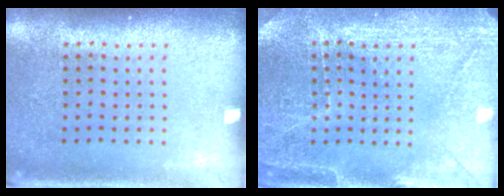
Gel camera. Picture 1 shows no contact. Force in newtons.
{"total": 2.9, "press": 2.9, "slide": 0.2}